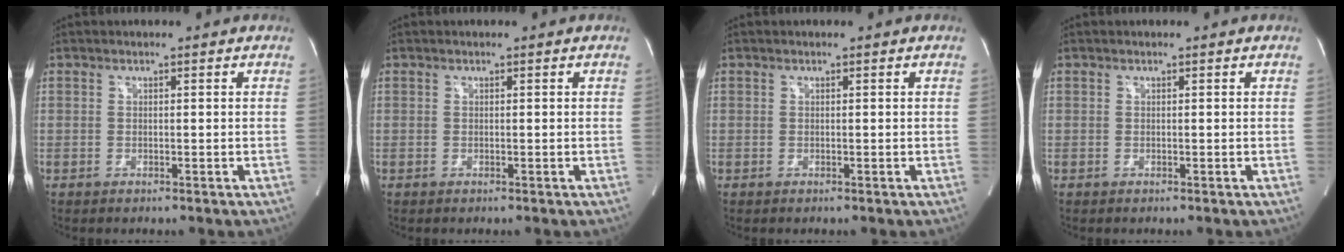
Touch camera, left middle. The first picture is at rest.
{"total": 0.0}
{"total": 0.0}
{"total": 0.0}